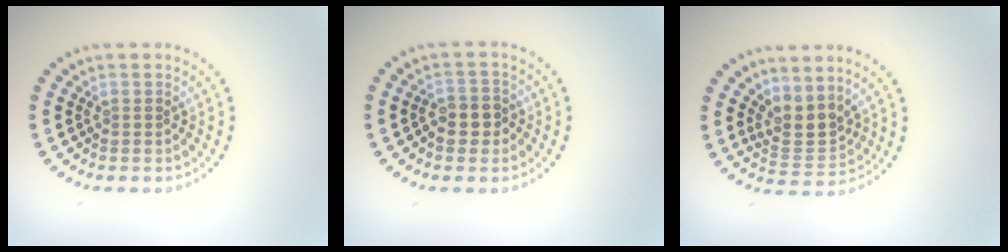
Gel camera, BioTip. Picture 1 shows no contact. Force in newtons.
{"total": 2.4, "press": 2.3, "slide": 0.7}
{"total": 2.9, "press": 2.3, "slide": 1.9}